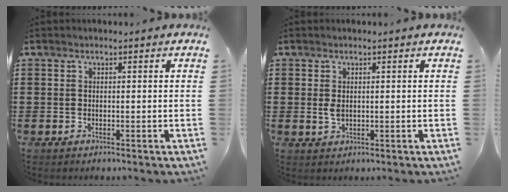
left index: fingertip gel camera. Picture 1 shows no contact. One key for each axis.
{"total": 1.7, "fx": 0.2, "fy": 0.9, "fz": 1.4, "tx": -0.038, "ty": 0.001, "tz": 0.002}